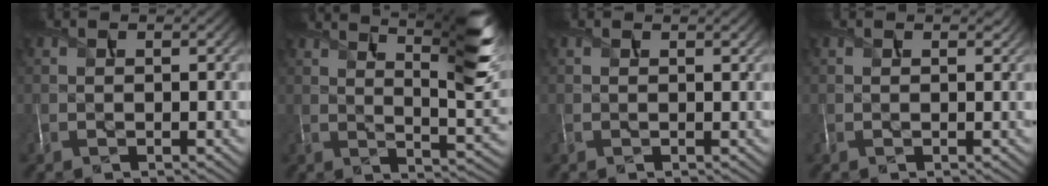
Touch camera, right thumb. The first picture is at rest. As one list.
[{"total": 11.5, "force": [7.0, 2.2, 8.9], "torque": [-0.128, 0.002, 0.104]}, {"total": 0.8, "force": [0.6, 0.3, 0.3], "torque": [-0.009, -0.004, 0.008]}, {"total": 0.9, "force": [0.7, 0.4, 0.3], "torque": [-0.008, -0.002, 0.010]}]